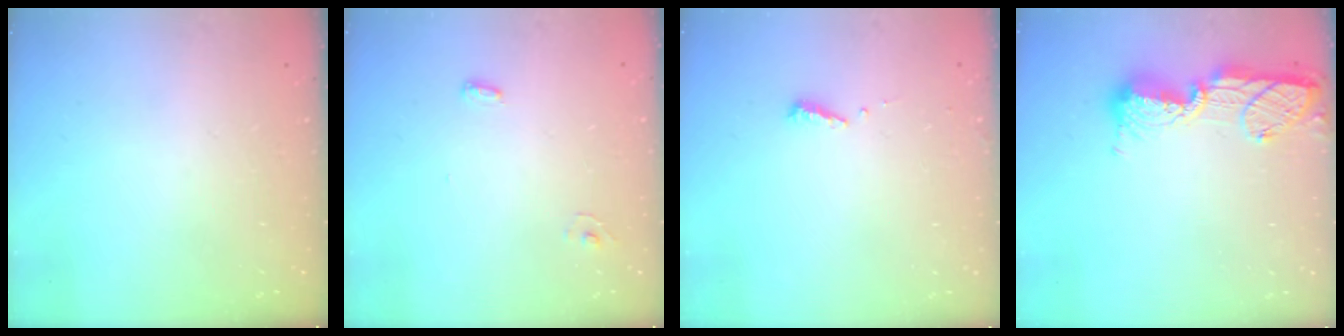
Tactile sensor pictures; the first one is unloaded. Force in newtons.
{"total": 4.4, "press": 3.9, "slide": 2.1}
{"total": 5.3, "press": 5.3, "slide": 0.5}
{"total": 13.9, "press": 13.8, "slide": 1.0}